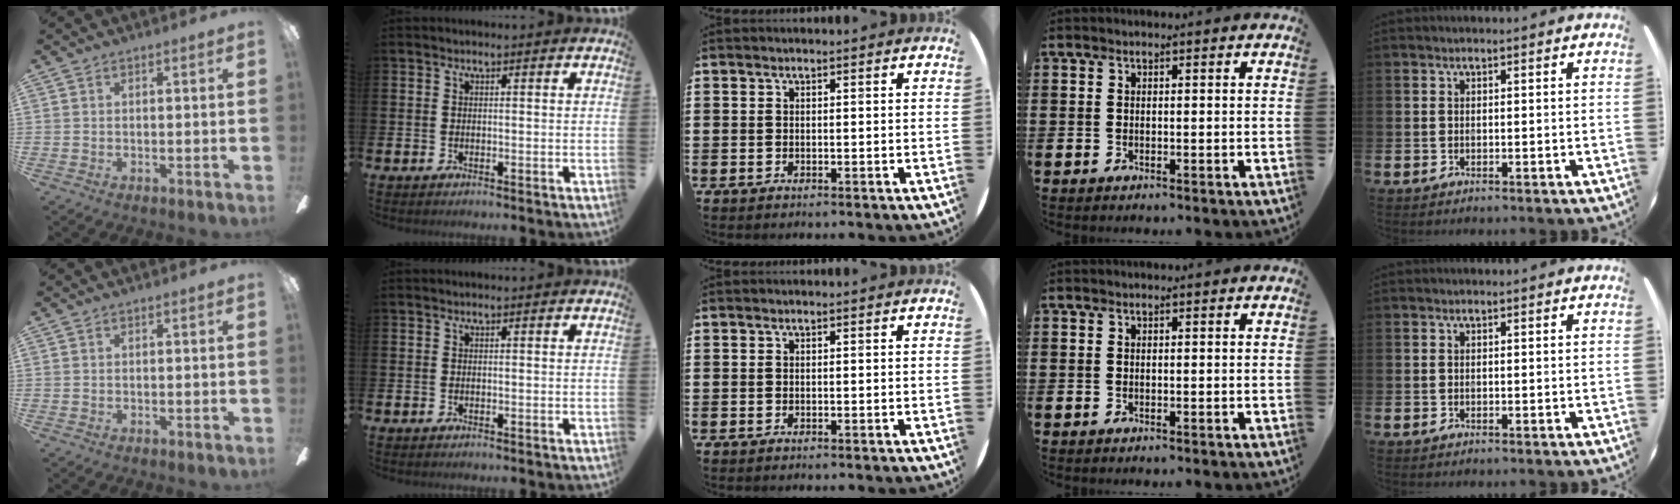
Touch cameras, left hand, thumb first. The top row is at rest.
{}